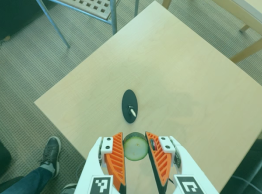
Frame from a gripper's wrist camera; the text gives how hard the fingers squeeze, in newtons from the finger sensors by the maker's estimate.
{"total": 9.6, "left": 9.8, "right": 9.4}